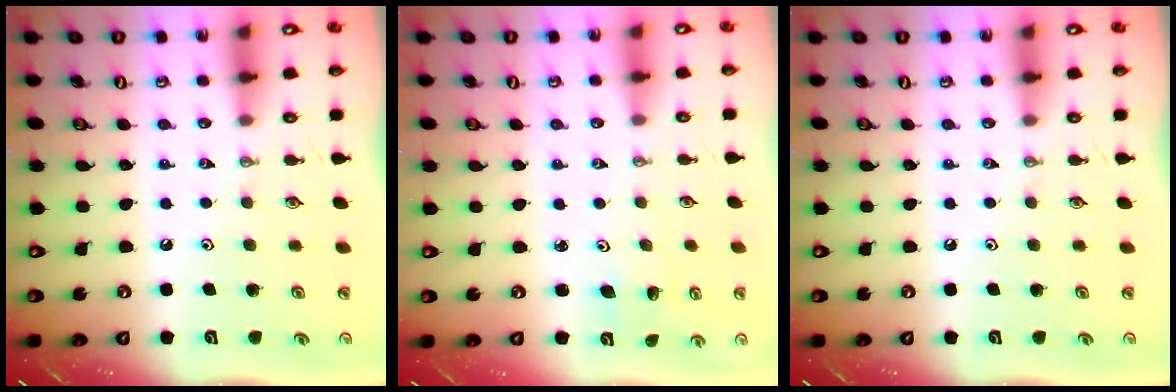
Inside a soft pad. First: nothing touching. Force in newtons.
{"total": 2.8, "press": 2.8, "slide": 0.3}
{"total": 0.0}